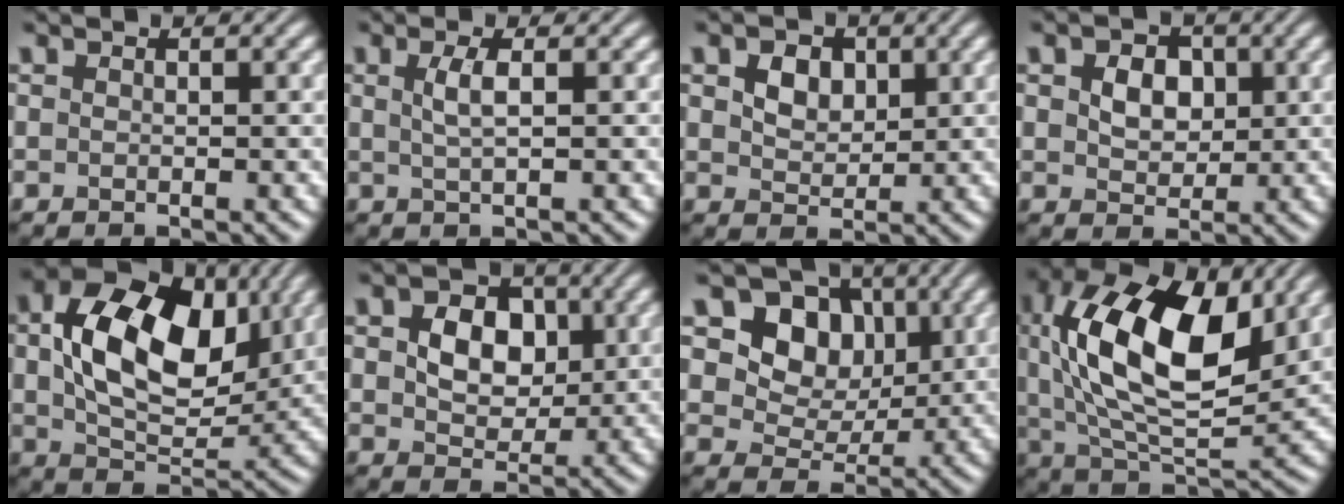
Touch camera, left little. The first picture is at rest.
{"total": 2.1, "force": [0.4, 0.6, 1.9], "torque": [-0.040, 0.002, 0.009]}
{"total": 2.9, "force": [1.1, 2.1, 1.7], "torque": [-0.037, -0.001, 0.015]}
{"total": 3.2, "force": [0.7, 2.4, 2.0], "torque": [-0.044, 0.002, 0.008]}
{"total": 12.2, "force": [2.8, 7.7, 9.0], "torque": [-0.155, 0.003, 0.048]}
{"total": 5.1, "force": [0.9, 3.7, 3.3], "torque": [-0.065, -0.002, 0.006]}
{"total": 8.4, "force": [3.0, 6.6, 4.3], "torque": [-0.082, 0.002, 0.054]}
{"total": 14.2, "force": [4.1, 7.1, 11.6], "torque": [-0.208, 0.014, 0.068]}